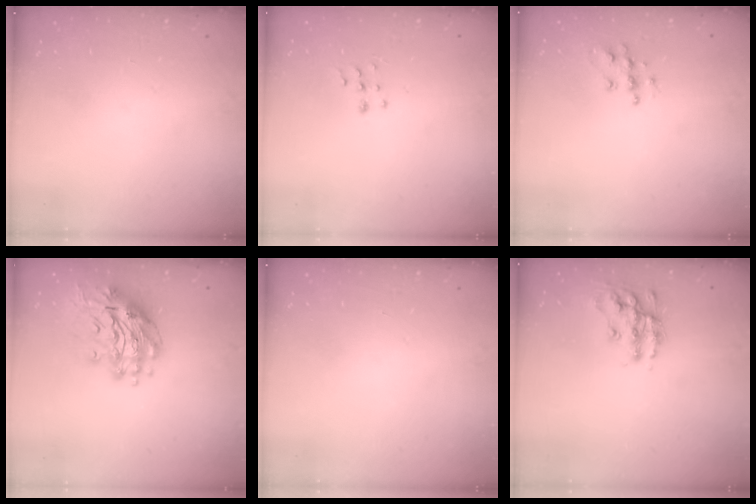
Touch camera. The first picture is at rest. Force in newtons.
{"total": 5.2, "press": 5.2, "slide": 0.3}
{"total": 7.7, "press": 7.7, "slide": 0.3}
{"total": 14.3, "press": 14.2, "slide": 1.9}
{"total": 0.0}
{"total": 13.7, "press": 13.7, "slide": 0.6}